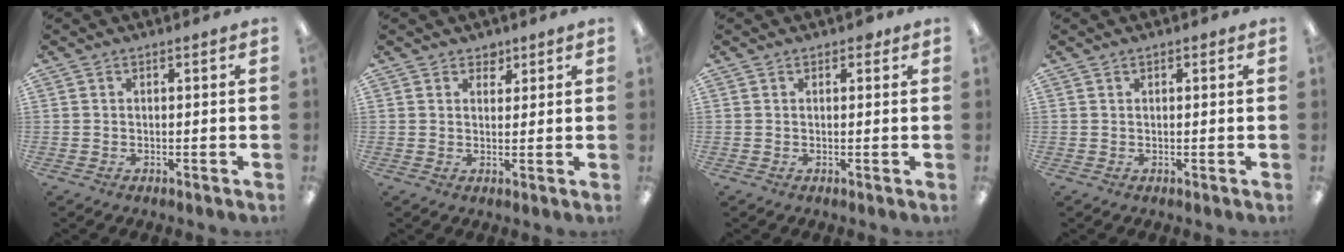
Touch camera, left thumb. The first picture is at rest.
{"total": 2.7, "force": [2.1, 1.6, 0.2], "torque": [0.008, -0.010, 0.037]}
{"total": 1.4, "force": [0.8, 0.9, 0.6], "torque": [-0.005, 0.000, 0.013]}
{"total": 0.6, "force": [0.4, 0.3, 0.3], "torque": [-0.005, 0.004, 0.007]}